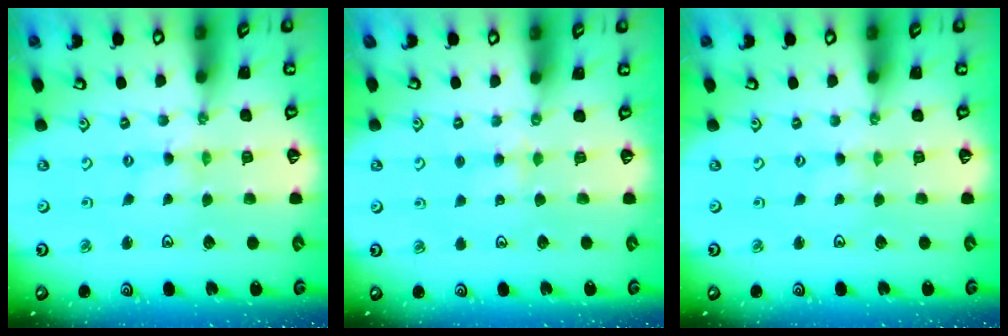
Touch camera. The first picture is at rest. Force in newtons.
{"total": 3.8, "press": 3.8, "slide": 0.5}
{"total": 0.0}